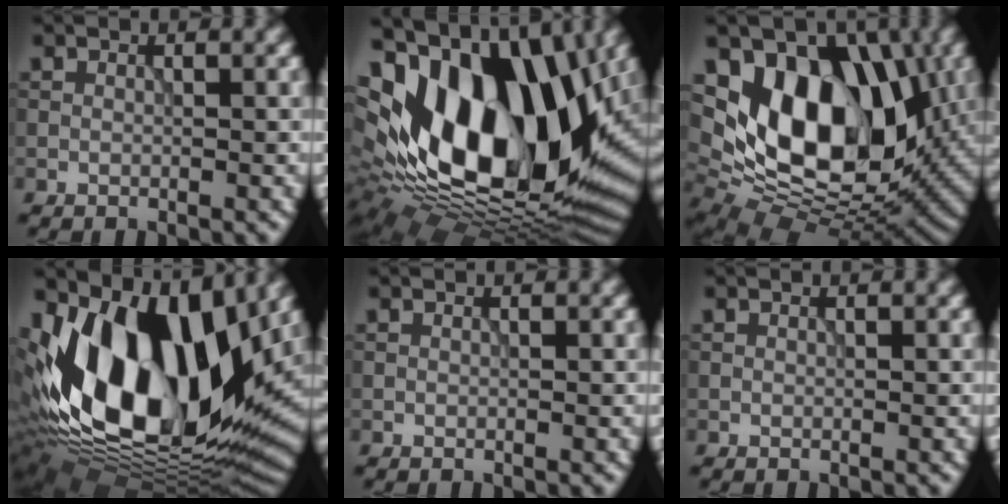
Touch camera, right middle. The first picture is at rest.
{"total": 19.6, "force": [2.6, 11.8, 15.4], "torque": [-0.282, 0.008, 0.039]}
{"total": 13.8, "force": [2.1, 8.9, 10.4], "torque": [-0.151, -0.009, 0.031]}
{"total": 17.7, "force": [2.2, 9.9, 14.5], "torque": [-0.271, -0.005, 0.024]}
{"total": 0.0}
{"total": 0.0}